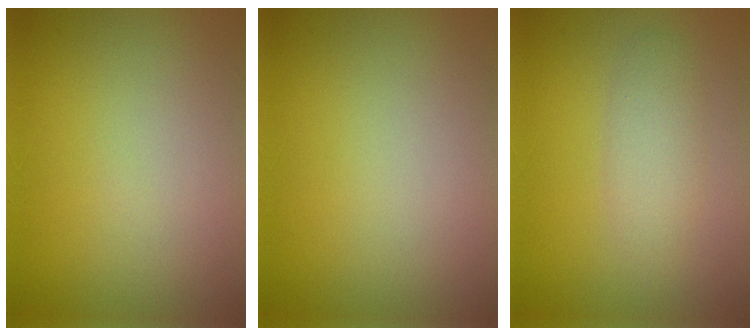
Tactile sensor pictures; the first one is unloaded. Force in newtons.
{"total": 0.0}
{"total": 2.6, "press": 2.6, "slide": 0.2}